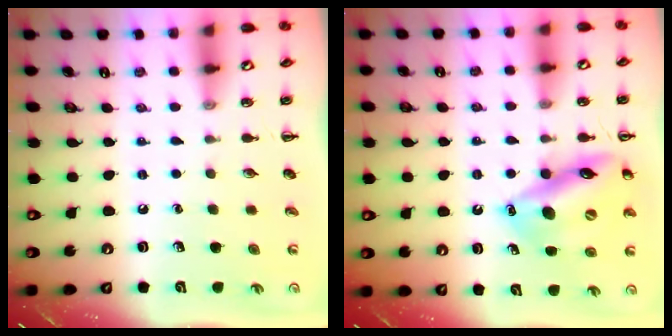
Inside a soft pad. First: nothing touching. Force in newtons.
{"total": 16.1, "press": 15.9, "slide": 2.8}